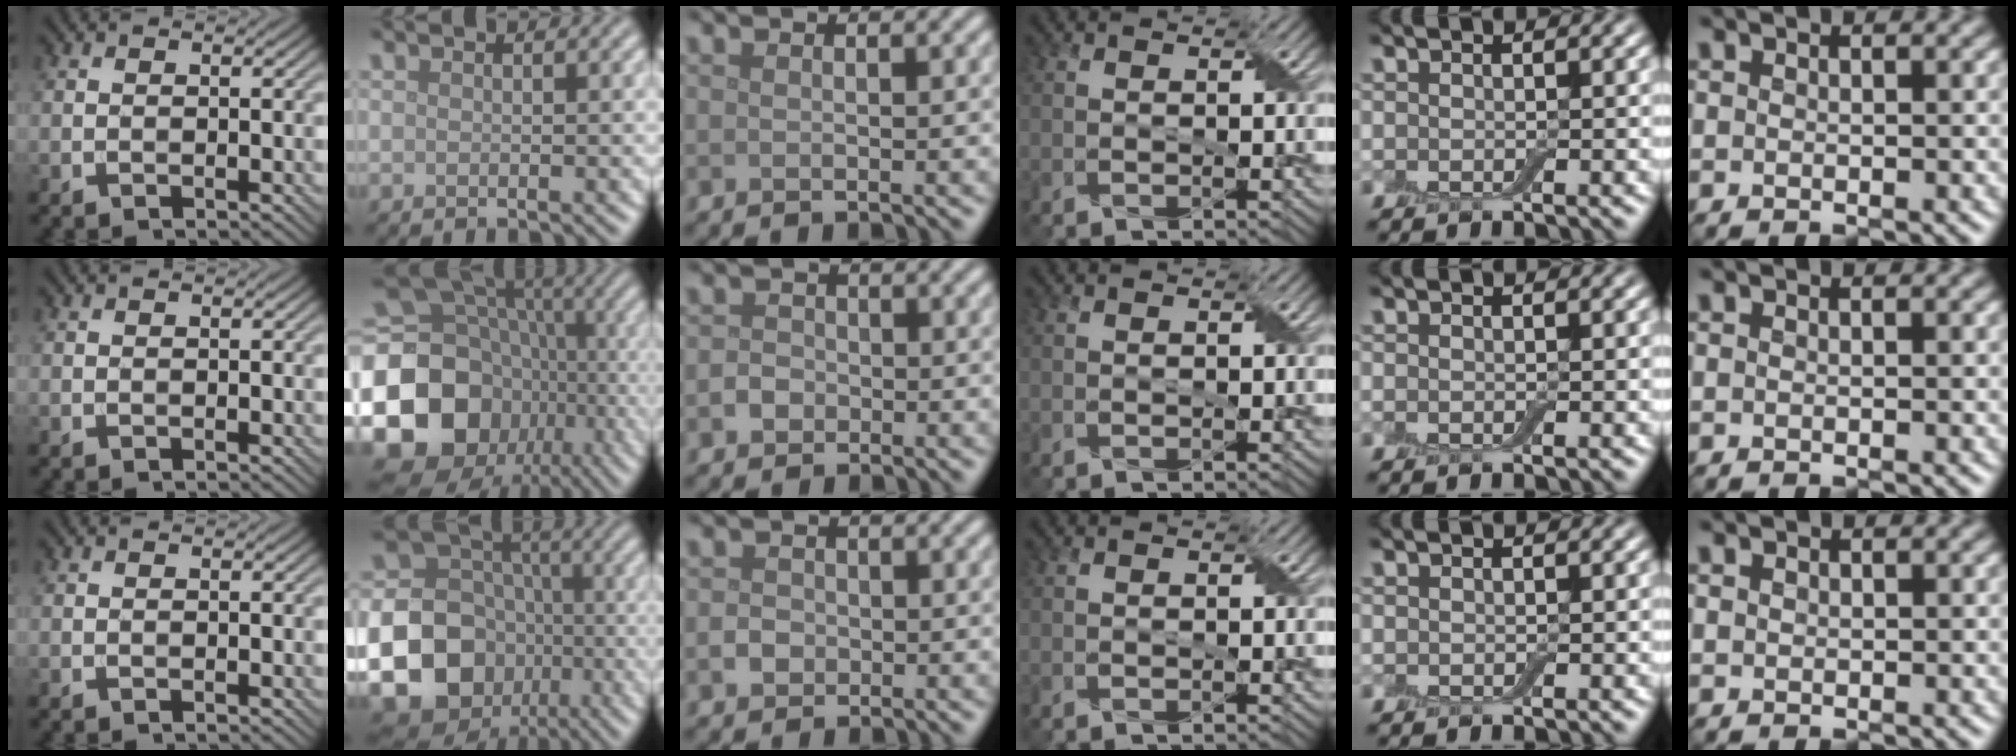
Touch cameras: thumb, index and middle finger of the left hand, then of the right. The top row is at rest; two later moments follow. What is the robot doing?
{"motion": "fold", "object": "aluminum foil"}